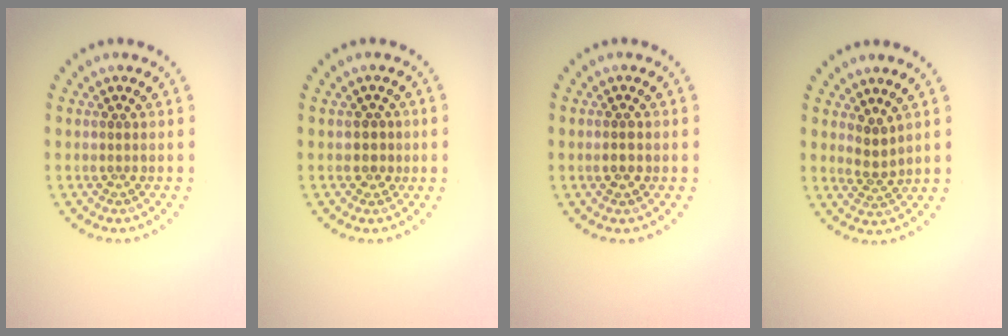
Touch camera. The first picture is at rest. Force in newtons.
{"total": 1.7, "press": 1.3, "slide": 1.0}
{"total": 0.8, "press": 0.8, "slide": 0.1}
{"total": 2.0, "press": 1.4, "slide": 1.4}